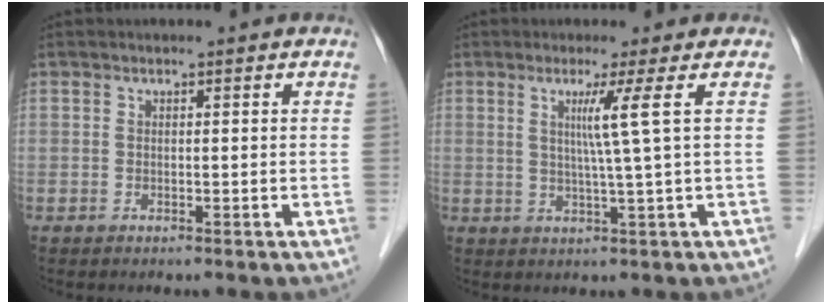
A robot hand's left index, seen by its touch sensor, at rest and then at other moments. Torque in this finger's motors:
{"motor_torque": [0.26, -0.09, 0.18, 0.05]}